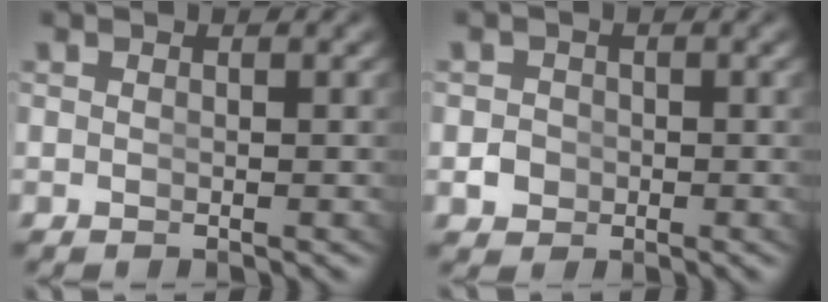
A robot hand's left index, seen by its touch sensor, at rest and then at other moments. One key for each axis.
{"total": 1.2, "fx": -0.6, "fy": 1.0, "fz": 0.3, "tx": -0.005, "ty": -0.011, "tz": -0.004}